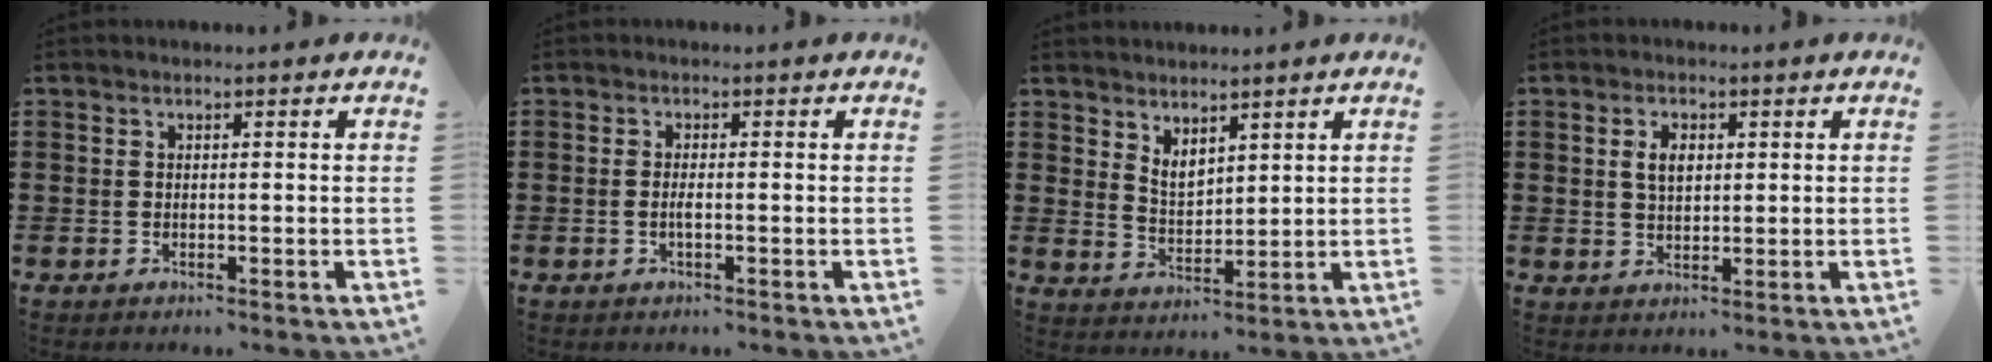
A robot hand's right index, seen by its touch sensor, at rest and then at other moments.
{"total": 1.5, "force": [-0.5, 0.2, 1.4], "torque": [-0.036, -0.003, -0.011]}
{"total": 3.2, "force": [2.6, 1.5, 1.0], "torque": [-0.028, 0.001, 0.049]}
{"total": 3.3, "force": [0.7, 2.0, 2.6], "torque": [-0.056, 0.009, 0.010]}